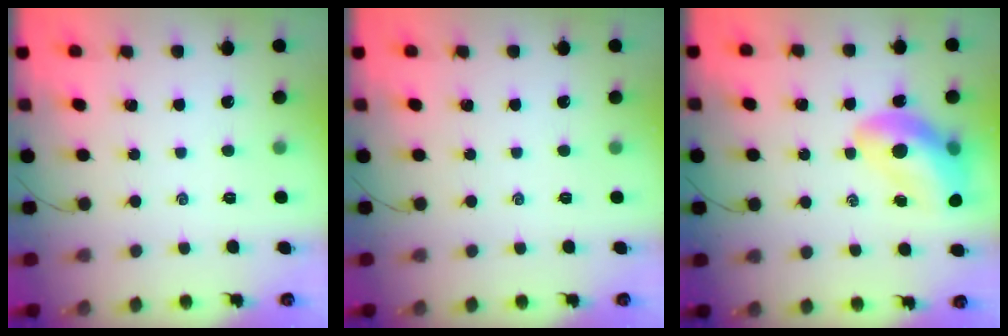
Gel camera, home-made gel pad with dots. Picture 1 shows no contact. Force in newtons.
{"total": 0.0}
{"total": 15.0, "press": 14.5, "slide": 3.7}